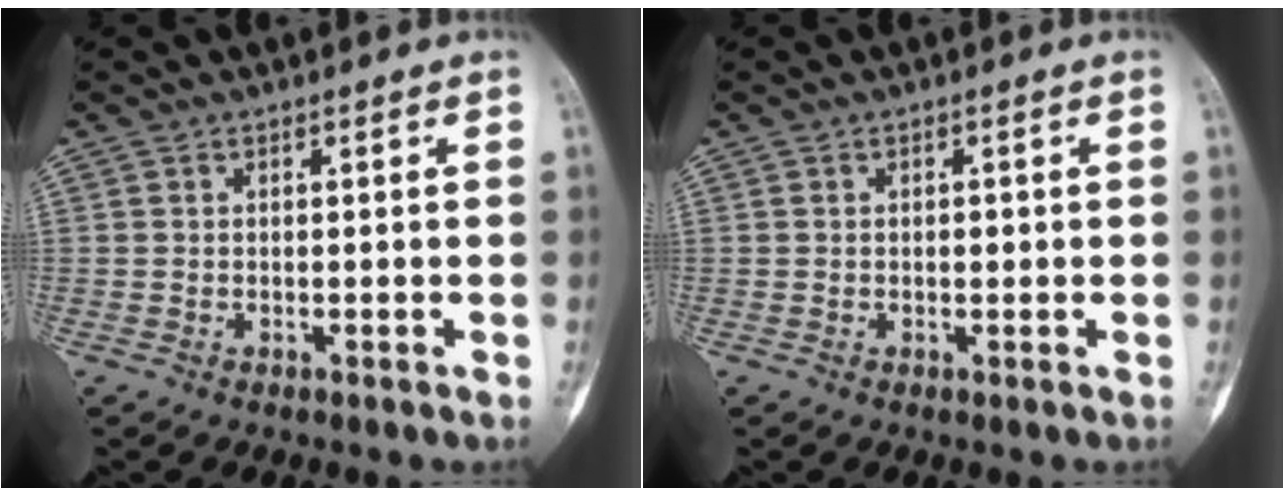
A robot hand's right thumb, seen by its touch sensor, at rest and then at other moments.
{"total": 1.1, "force": [-0.1, 0.7, 0.9], "torque": [-0.010, 0.001, -0.002]}